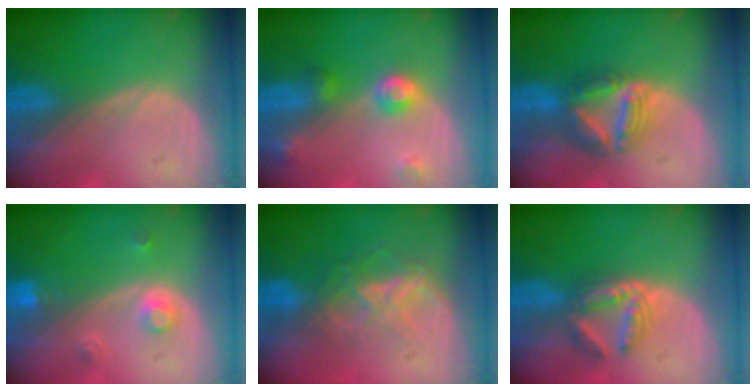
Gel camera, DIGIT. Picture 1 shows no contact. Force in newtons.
{"total": 4.8, "press": 4.3, "slide": 2.0}
{"total": 7.8, "press": 6.8, "slide": 3.9}
{"total": 3.0, "press": 2.8, "slide": 1.2}
{"total": 6.5, "press": 6.2, "slide": 1.9}
{"total": 6.0, "press": 5.4, "slide": 2.7}